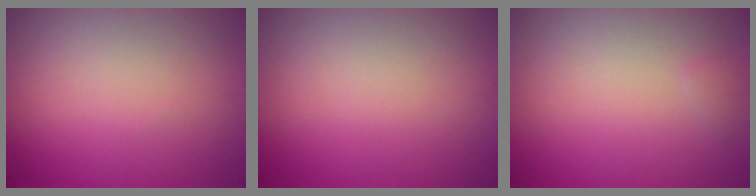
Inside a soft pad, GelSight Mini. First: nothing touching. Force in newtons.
{"total": 0.0}
{"total": 0.5, "press": 0.5, "slide": 0.1}